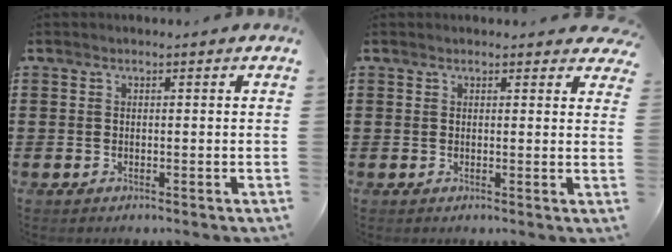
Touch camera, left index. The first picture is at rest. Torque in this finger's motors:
{"motor_torque": [0.33, -0.31, 0.10, 0.00]}